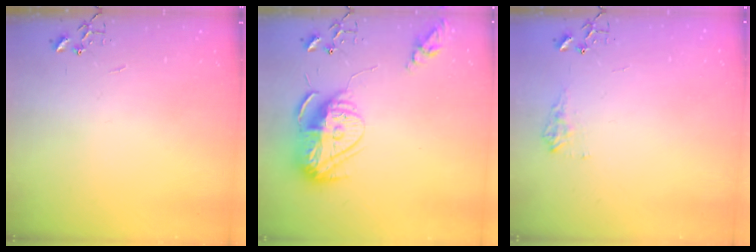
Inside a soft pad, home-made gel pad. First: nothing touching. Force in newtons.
{"total": 14.4, "press": 14.3, "slide": 1.4}
{"total": 8.2, "press": 8.2, "slide": 0.2}